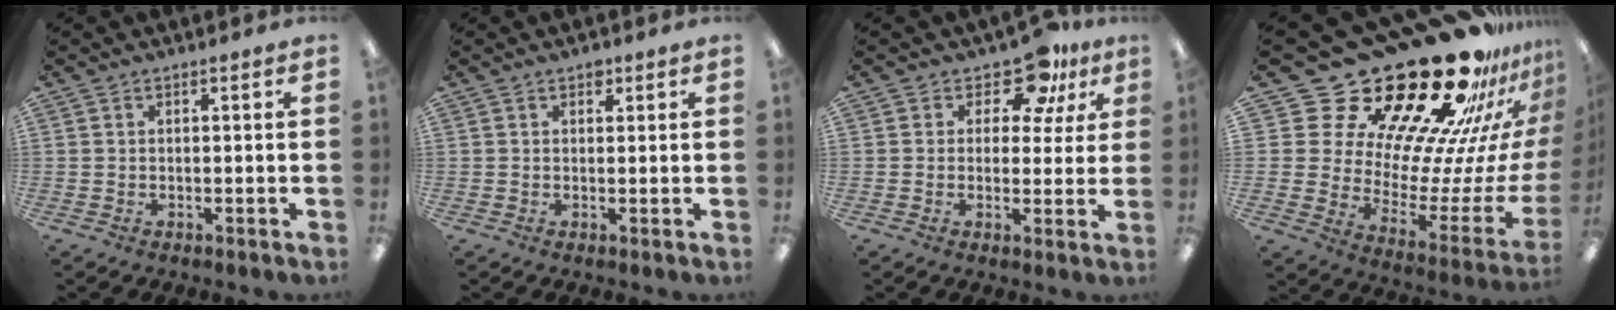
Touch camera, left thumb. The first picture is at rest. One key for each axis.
{"total": 1.7, "fx": 1.1, "fy": 1.1, "fz": 0.7, "tx": 0.001, "ty": -0.005, "tz": 0.017}
{"total": 9.8, "fx": 6.6, "fy": 5.1, "fz": 5.1, "tx": -0.076, "ty": -0.037, "tz": 0.118}
{"total": 35.7, "fx": 26.1, "fy": 15.3, "fz": 19.0, "tx": -0.241, "ty": -0.245, "tz": 0.496}